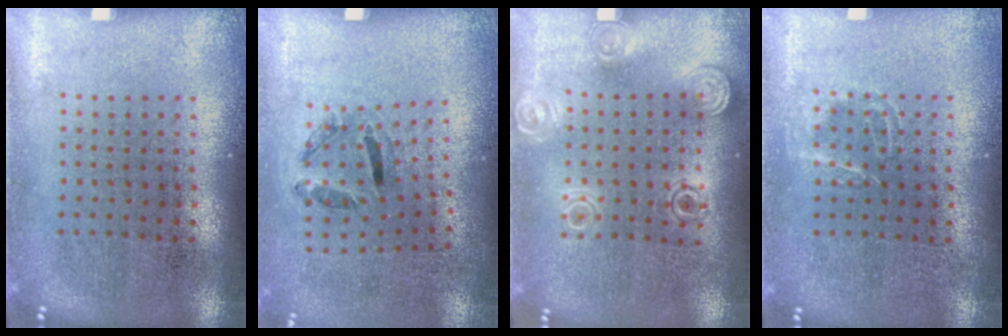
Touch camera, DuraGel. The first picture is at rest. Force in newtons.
{"total": 1.3, "press": 0.6, "slide": 1.1}
{"total": 1.3, "press": 1.2, "slide": 0.4}
{"total": 1.1, "press": 1.0, "slide": 0.3}